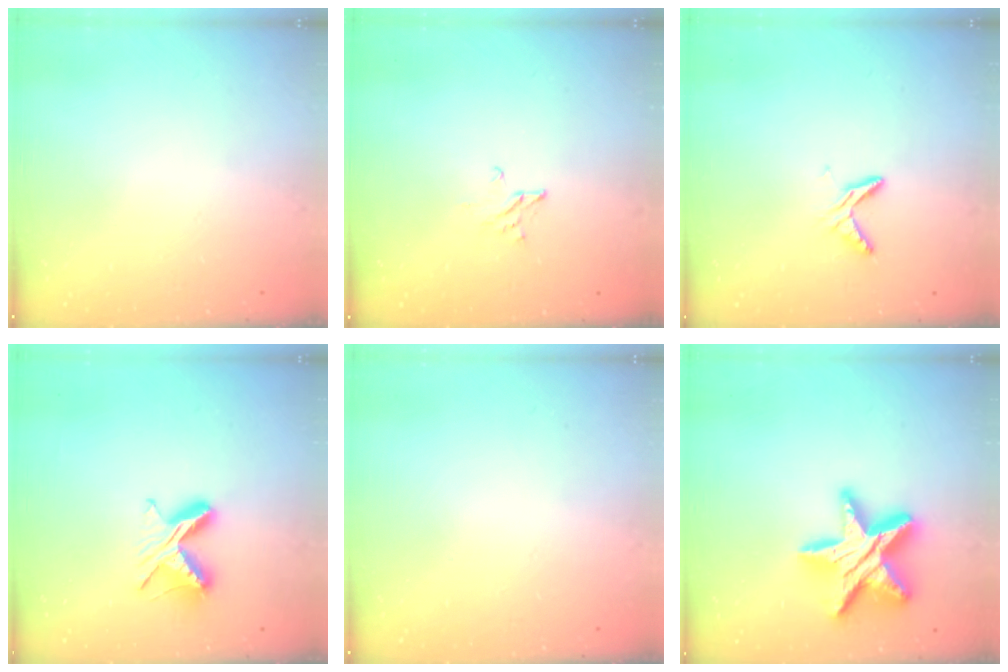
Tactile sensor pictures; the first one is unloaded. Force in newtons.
{"total": 2.1, "press": 2.1, "slide": 0.2}
{"total": 5.6, "press": 5.6, "slide": 0.4}
{"total": 7.8, "press": 7.7, "slide": 0.9}
{"total": 0.0}
{"total": 19.6, "press": 19.5, "slide": 1.2}